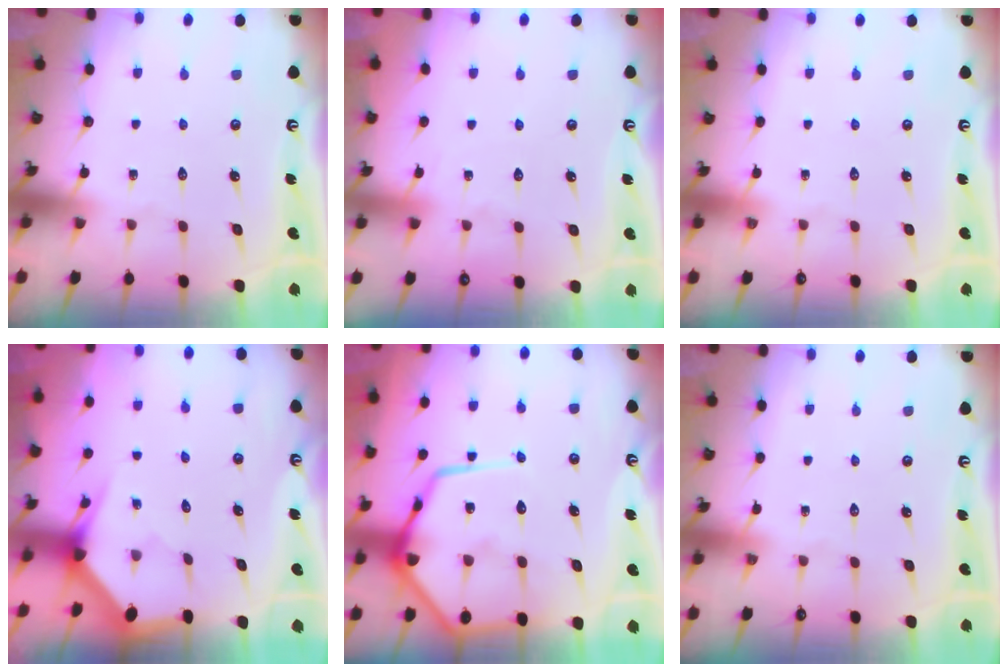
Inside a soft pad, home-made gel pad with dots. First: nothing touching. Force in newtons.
{"total": 3.7, "press": 3.6, "slide": 0.5}
{"total": 0.0}
{"total": 2.9, "press": 2.9, "slide": 0.0}
{"total": 15.2, "press": 15.1, "slide": 1.6}
{"total": 0.0}